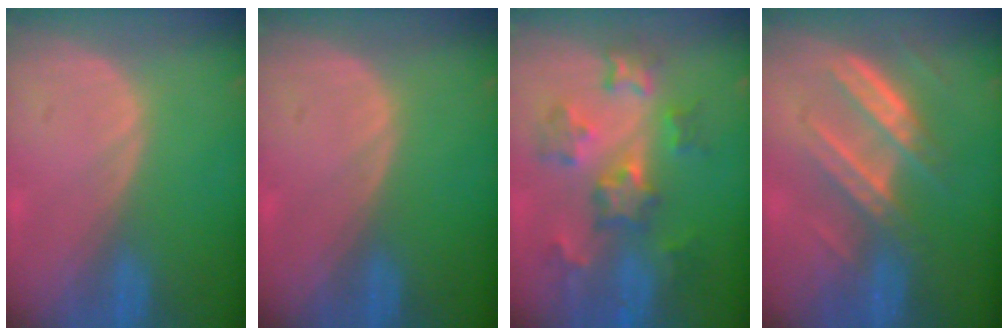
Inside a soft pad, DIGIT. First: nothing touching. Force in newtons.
{"total": 0.0}
{"total": 8.1, "press": 7.8, "slide": 2.2}
{"total": 7.6, "press": 6.9, "slide": 3.3}